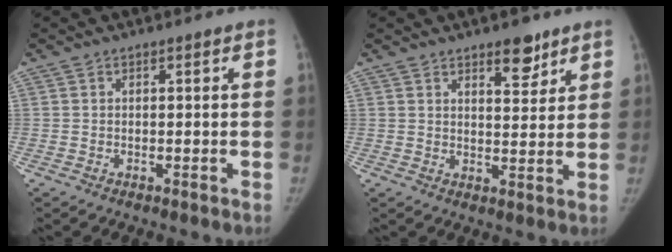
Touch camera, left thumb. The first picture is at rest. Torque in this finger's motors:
{"motor_torque": [0.40, -0.27, 0.53, -0.50, 0.16]}